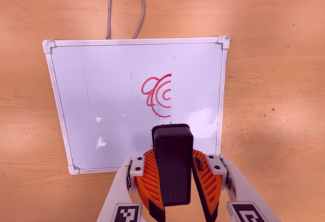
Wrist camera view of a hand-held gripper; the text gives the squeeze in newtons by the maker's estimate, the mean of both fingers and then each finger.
{"total": 11.3, "left": 11.1, "right": 11.5}